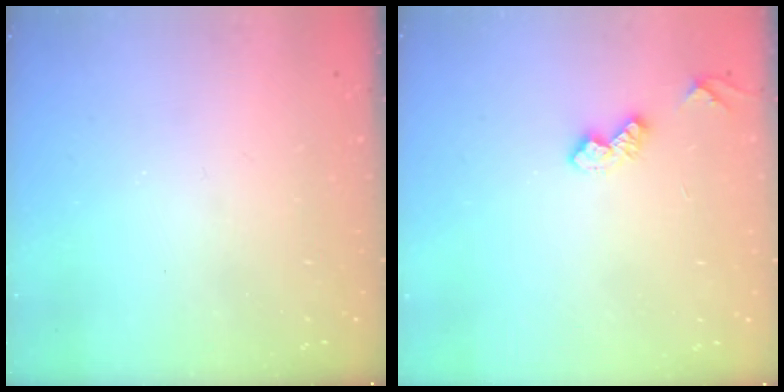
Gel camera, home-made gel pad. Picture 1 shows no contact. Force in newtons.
{"total": 4.9, "press": 4.9, "slide": 0.8}